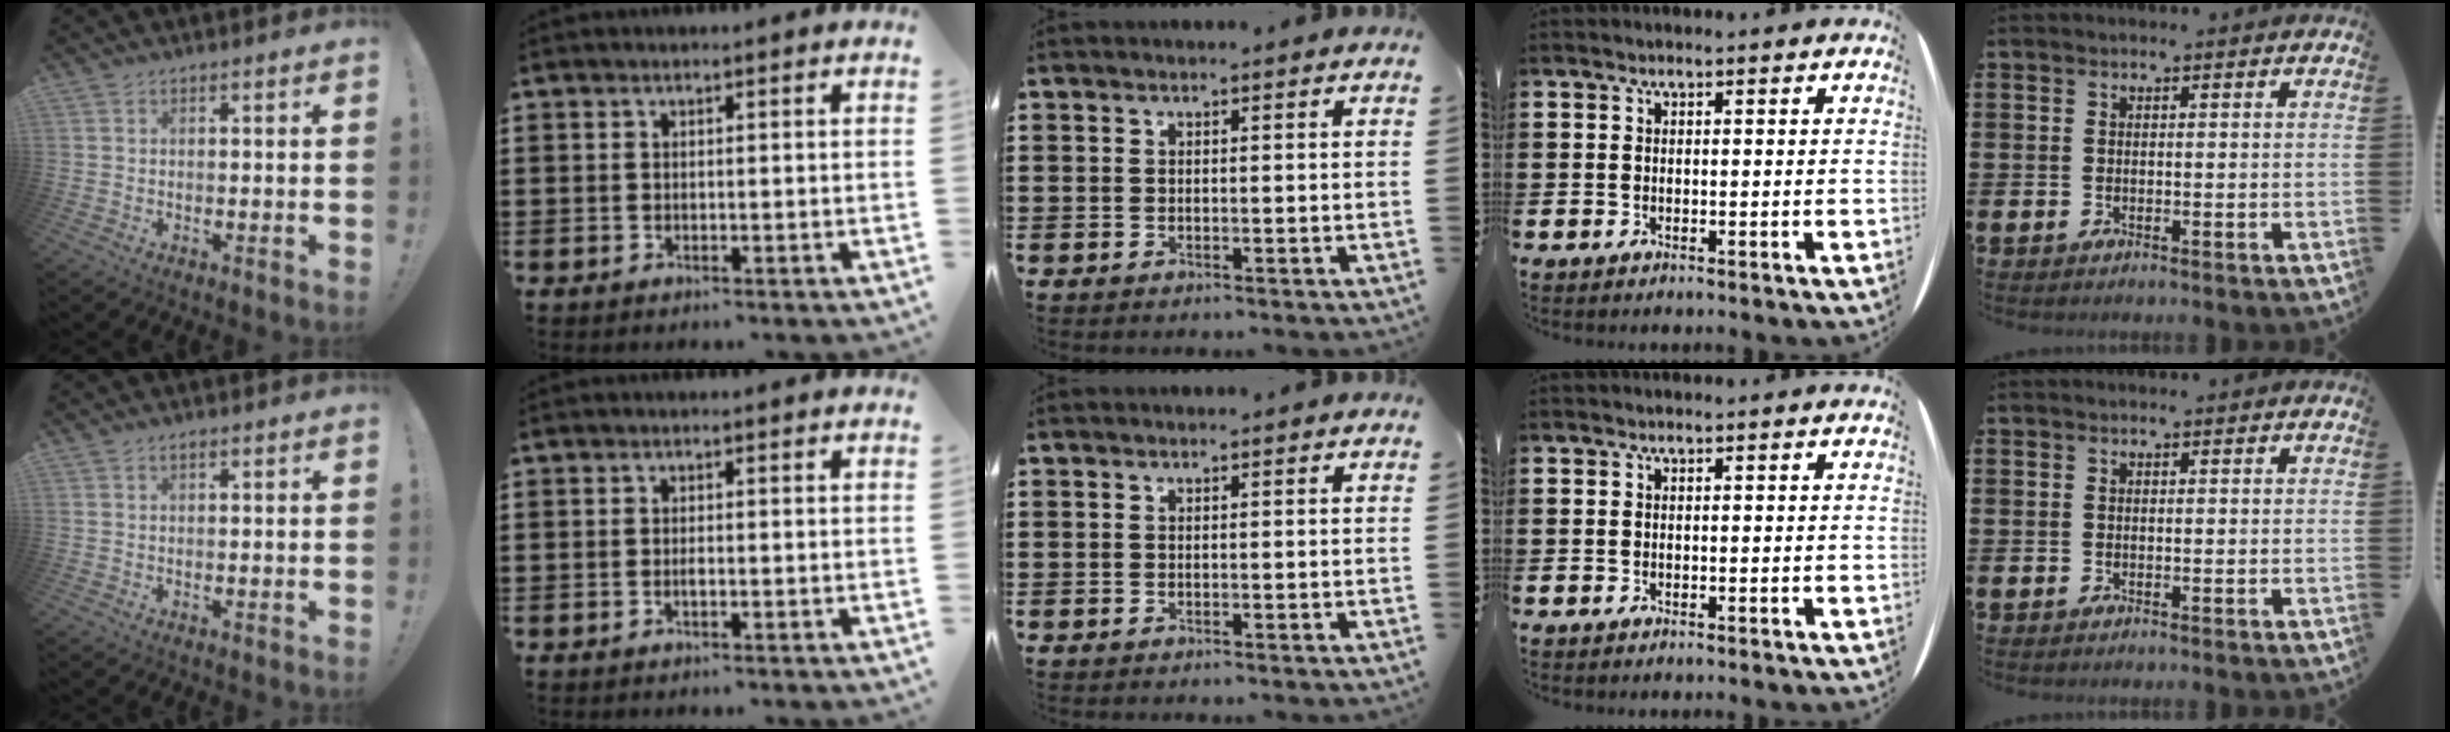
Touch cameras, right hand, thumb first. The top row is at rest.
{"thumb": {"total": 1.1, "force": [0.6, 0.5, 0.7], "torque": [-0.015, 0.001, 0.012]}, "index": {"total": 0.8, "force": [-0.3, 0.3, 0.7], "torque": [-0.015, -0.002, -0.004]}}